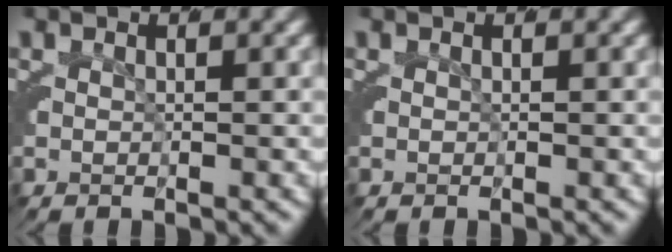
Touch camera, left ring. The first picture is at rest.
{"total": 0.0}